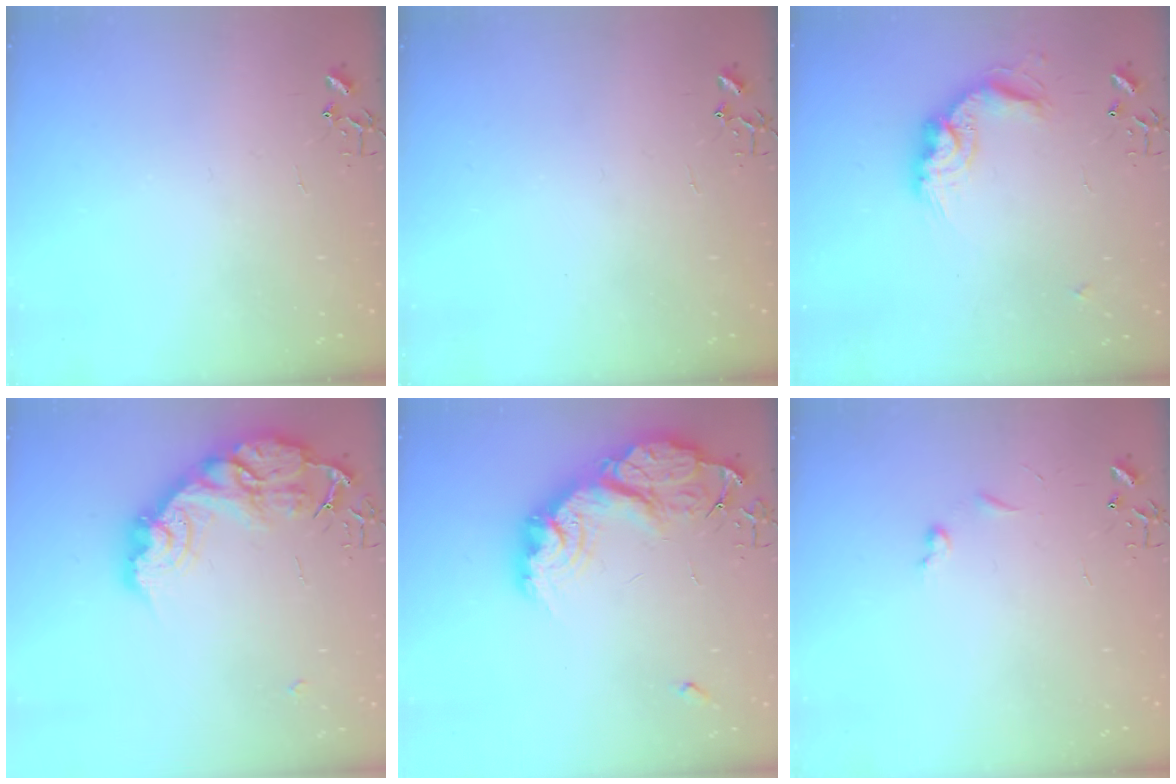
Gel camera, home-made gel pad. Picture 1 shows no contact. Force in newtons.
{"total": 0.0}
{"total": 15.0, "press": 15.0, "slide": 0.6}
{"total": 25.5, "press": 25.4, "slide": 2.1}
{"total": 25.2, "press": 25.1, "slide": 2.0}
{"total": 4.4, "press": 4.3, "slide": 0.6}